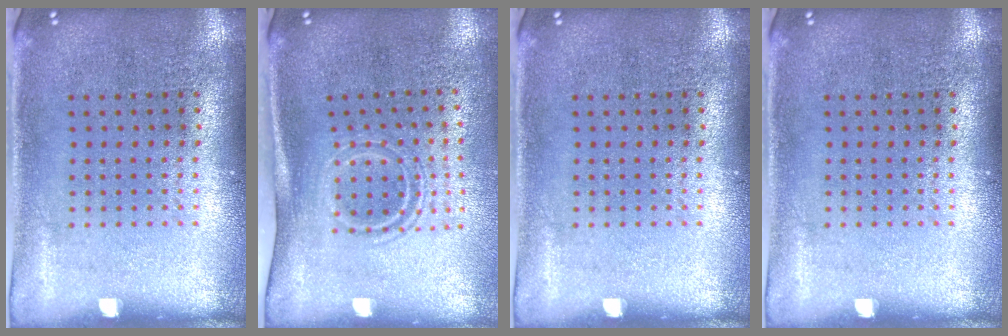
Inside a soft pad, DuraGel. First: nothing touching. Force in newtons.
{"total": 1.7, "press": 1.1, "slide": 1.4}
{"total": 0.0}
{"total": 0.0}